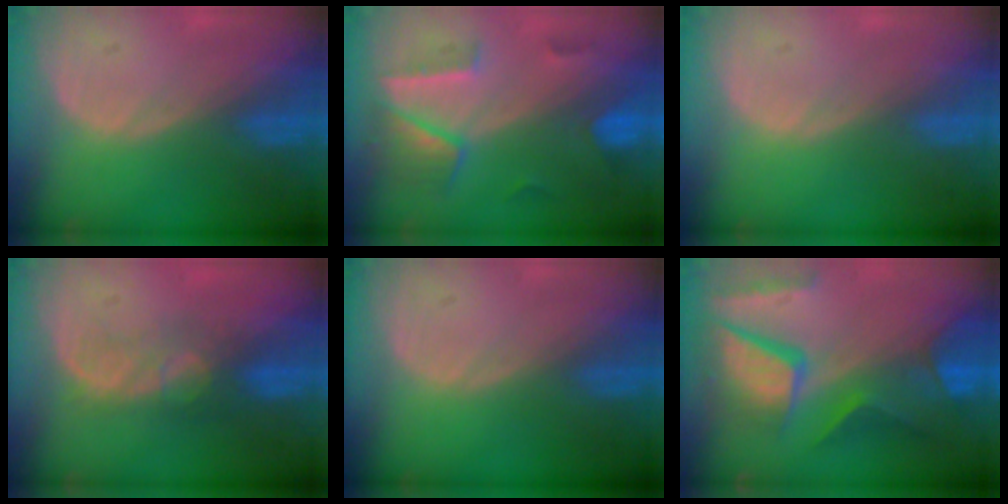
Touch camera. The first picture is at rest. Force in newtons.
{"total": 6.9, "press": 6.4, "slide": 2.6}
{"total": 0.0}
{"total": 5.2, "press": 5.1, "slide": 1.3}
{"total": 0.0}
{"total": 11.6, "press": 9.7, "slide": 6.5}